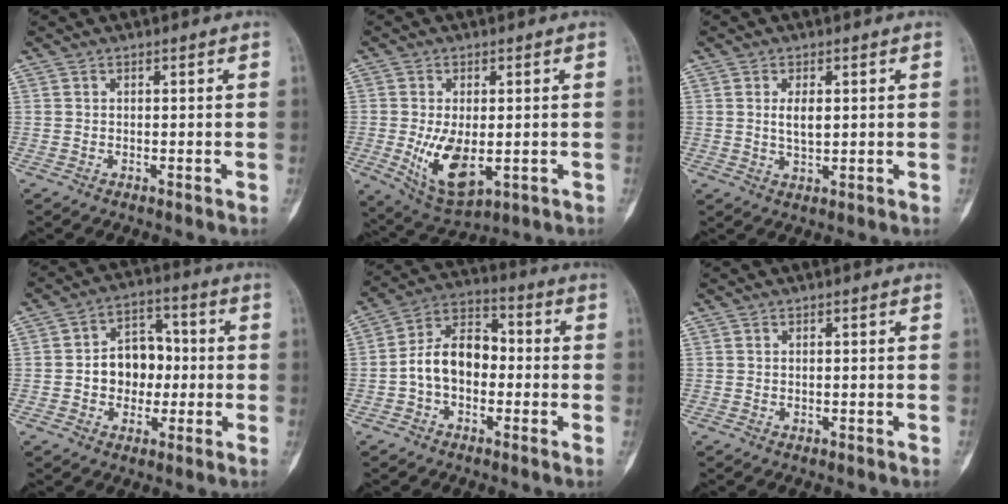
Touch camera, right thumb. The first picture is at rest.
{"total": 10.3, "force": [-1.7, 5.4, 8.6], "torque": [-0.147, -0.017, -0.012]}
{"total": 3.5, "force": [0.7, 1.6, 3.0], "torque": [-0.050, -0.008, 0.015]}
{"total": 10.0, "force": [-0.5, 7.7, 6.3], "torque": [-0.053, 0.028, -0.013]}
{"total": 10.6, "force": [-1.4, 7.1, 7.8], "torque": [-0.123, 0.039, -0.040]}
{"total": 0.0}